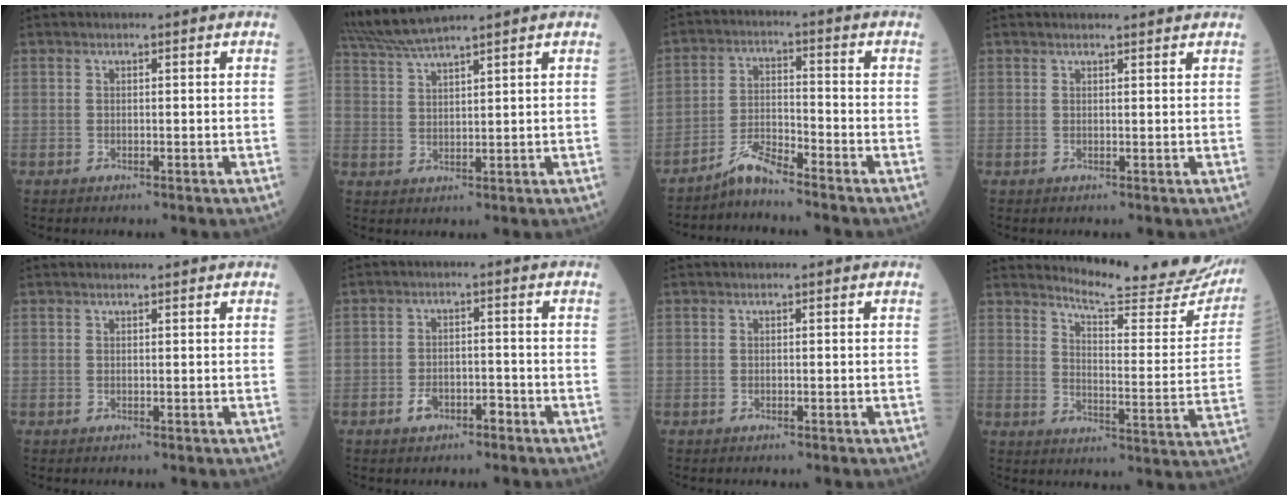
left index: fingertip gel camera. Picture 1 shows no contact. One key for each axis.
{"total": 7.0, "fx": 6.3, "fy": -1.1, "fz": 2.9, "tx": -0.065, "ty": 0.021, "tz": 0.123}
{"total": 4.5, "fx": -4.2, "fy": 0.0, "fz": 1.5, "tx": -0.032, "ty": -0.011, "tz": -0.085}
{"total": 2.7, "fx": 2.6, "fy": 0.2, "fz": 0.4, "tx": -0.009, "ty": 0.007, "tz": 0.029}
{"total": 1.7, "fx": 1.6, "fy": 0.1, "fz": 0.5, "tx": -0.008, "ty": 0.013, "tz": 0.023}
{"total": 3.2, "fx": -2.0, "fy": 1.8, "fz": 1.8, "tx": -0.031, "ty": 0.004, "tz": -0.032}
{"total": 0.0}
{"total": 19.1, "fx": 18.2, "fy": 1.9, "fz": 5.4, "tx": -0.070, "ty": -0.096, "tz": 0.214}